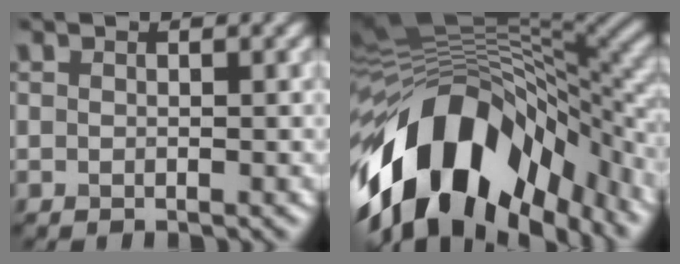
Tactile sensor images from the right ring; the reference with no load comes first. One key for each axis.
{"total": 16.1, "fx": -6.7, "fy": 8.8, "fz": 11.7, "tx": -0.211, "ty": 0.006, "tz": -0.121}